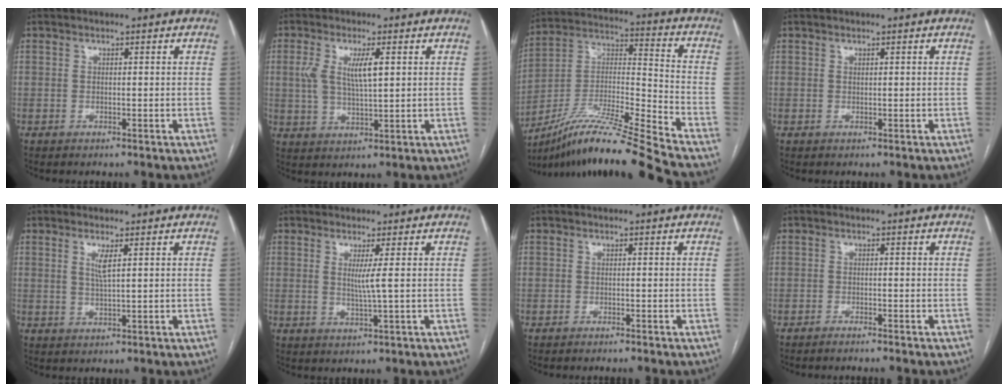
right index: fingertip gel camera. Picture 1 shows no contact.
{"total": 6.5, "force": [1.6, 1.7, 6.1], "torque": [-0.127, 0.007, 0.035]}
{"total": 20.3, "force": [-17.3, -2.0, 10.5], "torque": [-0.211, -0.009, -0.314]}
{"total": 0.0}
{"total": 2.5, "force": [1.0, 0.0, 2.3], "torque": [-0.054, -0.004, 0.021]}
{"total": 2.8, "force": [0.6, -0.8, 2.7], "torque": [-0.054, -0.008, 0.013]}
{"total": 2.7, "force": [-2.4, 0.1, 1.2], "torque": [-0.018, -0.001, -0.027]}
{"total": 3.3, "force": [-3.0, -0.1, 1.4], "torque": [-0.019, 0.000, -0.036]}